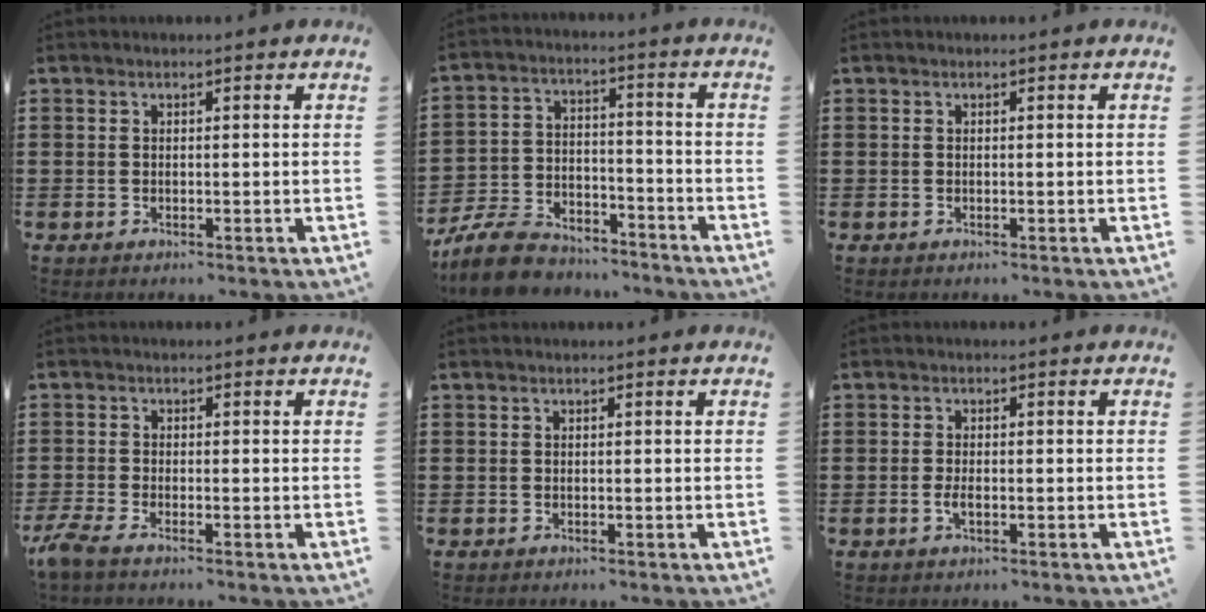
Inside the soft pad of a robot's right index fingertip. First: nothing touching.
{"total": 9.0, "force": [-8.3, 2.5, 2.6], "torque": [-0.060, 0.028, -0.162]}
{"total": 0.0}
{"total": 2.4, "force": [-1.9, 0.0, 1.4], "torque": [-0.047, -0.013, -0.044]}
{"total": 0.0}
{"total": 1.5, "force": [-0.5, 0.3, 1.4], "torque": [-0.033, -0.005, -0.010]}